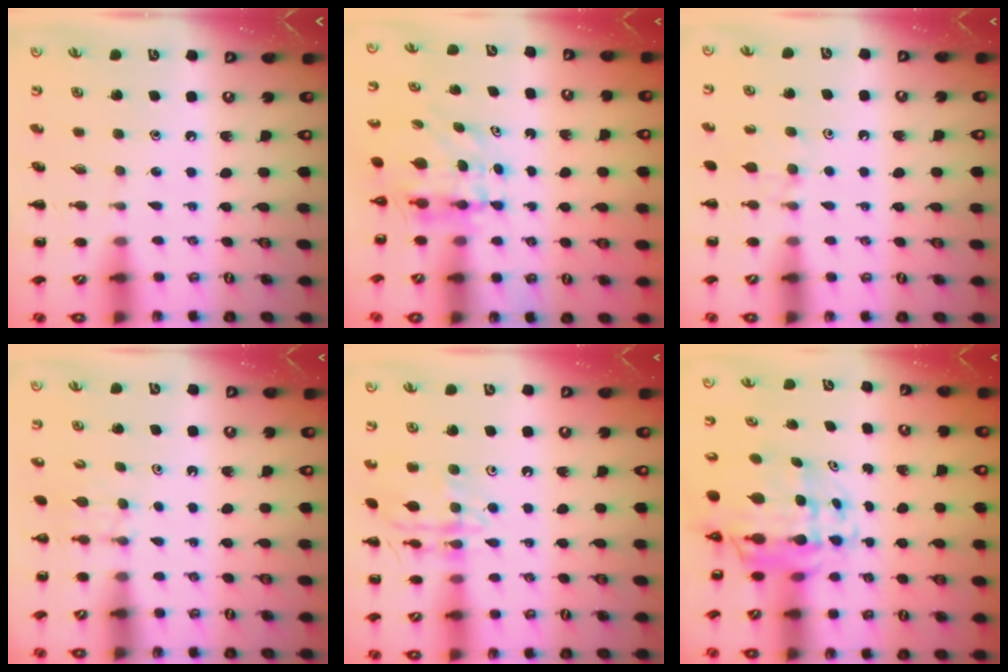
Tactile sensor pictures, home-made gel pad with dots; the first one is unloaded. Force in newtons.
{"total": 5.4, "press": 5.3, "slide": 0.9}
{"total": 7.1, "press": 6.9, "slide": 1.8}
{"total": 2.6, "press": 2.4, "slide": 1.0}
{"total": 13.4, "press": 13.4, "slide": 0.8}
{"total": 9.1, "press": 8.7, "slide": 2.7}